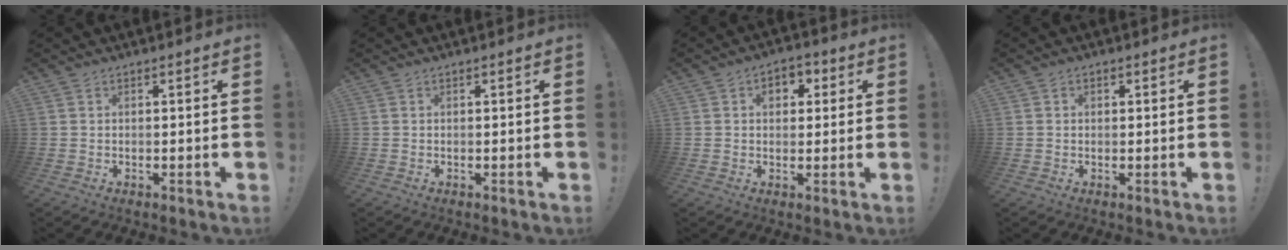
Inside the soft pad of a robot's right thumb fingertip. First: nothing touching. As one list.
[{"total": 0.0}, {"total": 5.4, "force": [1.5, 4.1, 3.2], "torque": [-0.030, 0.000, 0.020]}, {"total": 0.9, "force": [0.2, 0.8, 0.3], "torque": [0.004, -0.001, 0.002]}]